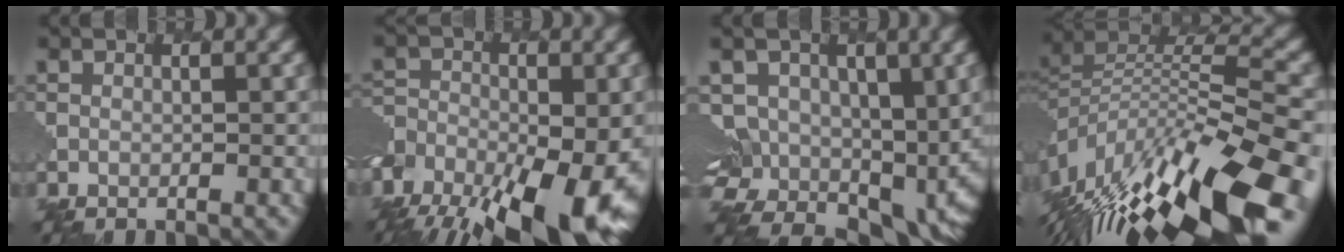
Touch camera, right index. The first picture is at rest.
{"total": 17.9, "force": [-10.7, 9.3, 11.0], "torque": [-0.198, -0.050, -0.134]}
{"total": 8.5, "force": [1.3, 6.5, 5.3], "torque": [-0.099, -0.010, 0.031]}
{"total": 15.2, "force": [-8.4, 4.1, 12.0], "torque": [-0.242, 0.014, -0.146]}